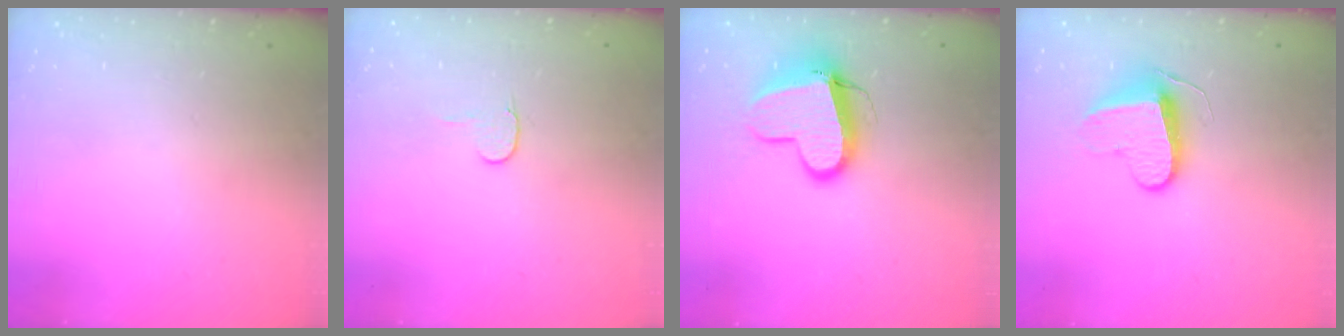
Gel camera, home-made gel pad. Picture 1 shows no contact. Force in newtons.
{"total": 3.6, "press": 3.6, "slide": 0.4}
{"total": 11.6, "press": 11.6, "slide": 1.2}
{"total": 9.0, "press": 9.0, "slide": 0.3}